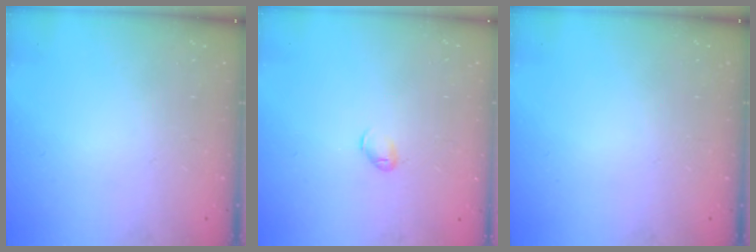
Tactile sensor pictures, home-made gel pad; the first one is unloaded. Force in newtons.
{"total": 4.9, "press": 4.8, "slide": 1.0}
{"total": 0.0}